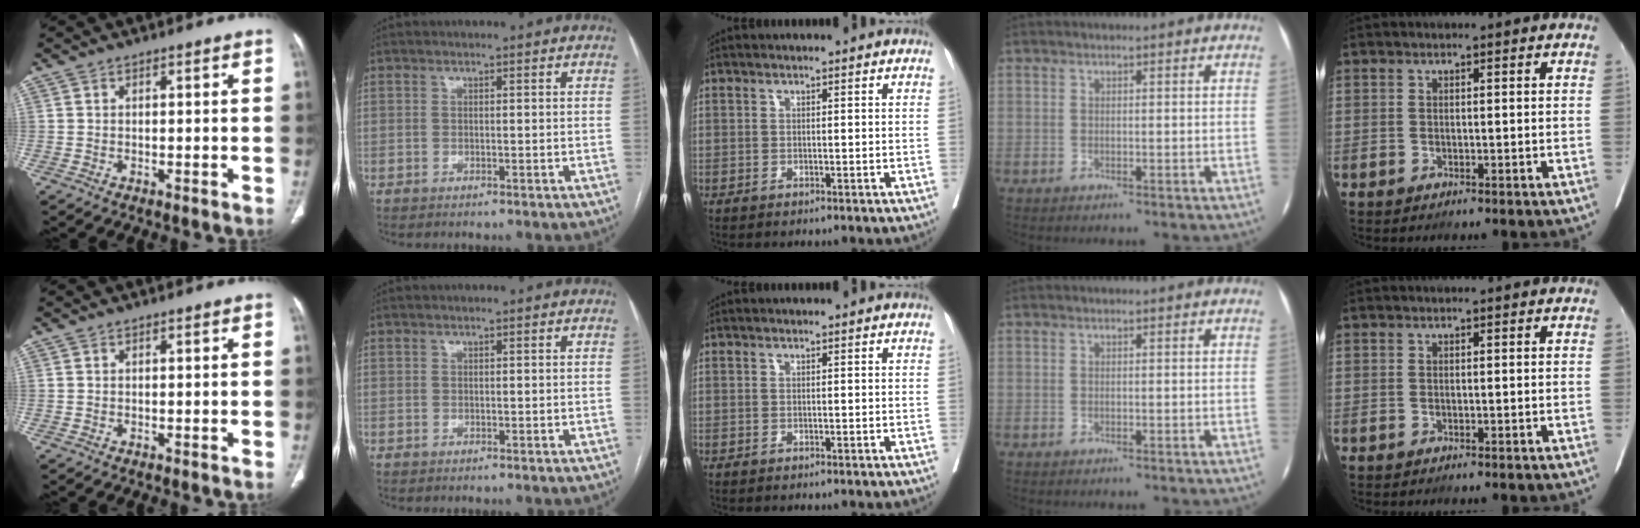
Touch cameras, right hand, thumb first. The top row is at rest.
{}